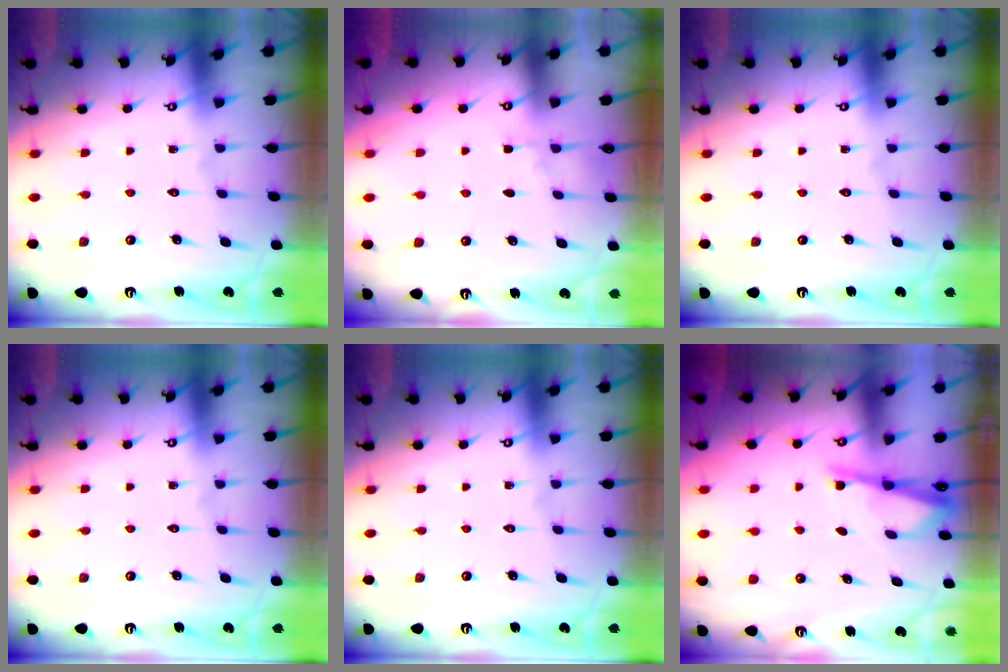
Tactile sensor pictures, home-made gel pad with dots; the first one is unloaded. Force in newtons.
{"total": 2.1, "press": 2.1, "slide": 0.4}
{"total": 0.0}
{"total": 0.0}
{"total": 0.0}
{"total": 3.1, "press": 3.0, "slide": 0.4}